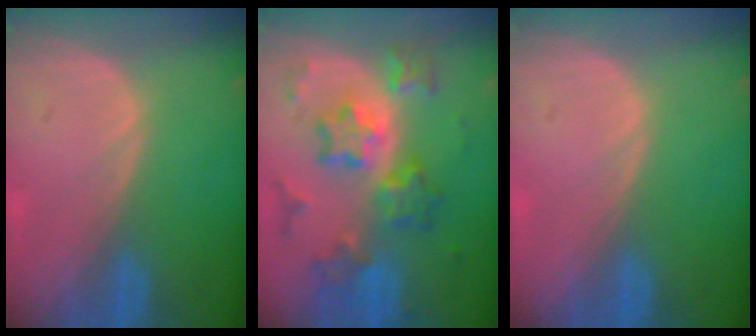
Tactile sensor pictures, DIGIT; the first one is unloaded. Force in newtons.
{"total": 9.4, "press": 9.4, "slide": 0.7}
{"total": 0.0}